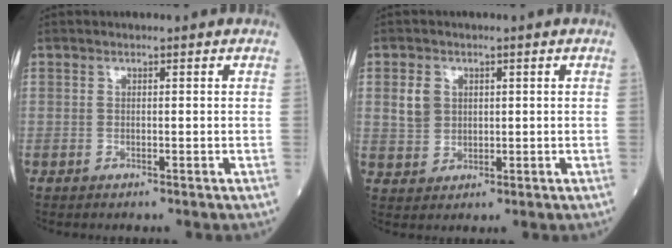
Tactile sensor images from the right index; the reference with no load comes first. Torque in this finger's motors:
{"motor_torque": [0.39, 0.26, 0.05, 0.01]}